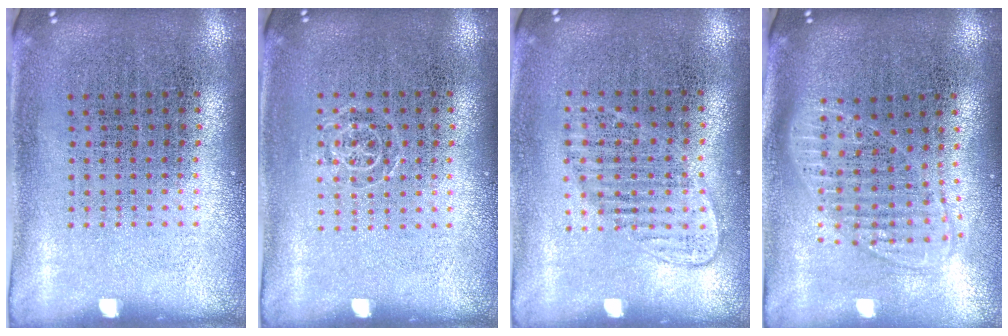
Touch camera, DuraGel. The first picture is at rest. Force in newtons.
{"total": 0.7, "press": 0.5, "slide": 0.5}
{"total": 1.2, "press": 1.0, "slide": 0.6}
{"total": 1.8, "press": 1.5, "slide": 1.0}